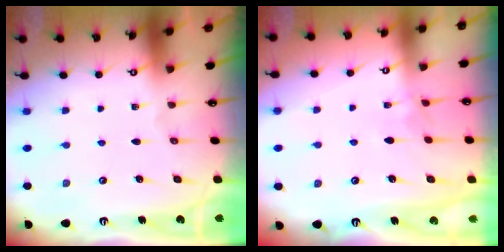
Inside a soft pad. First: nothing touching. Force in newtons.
{"total": 2.5, "press": 2.5, "slide": 0.4}